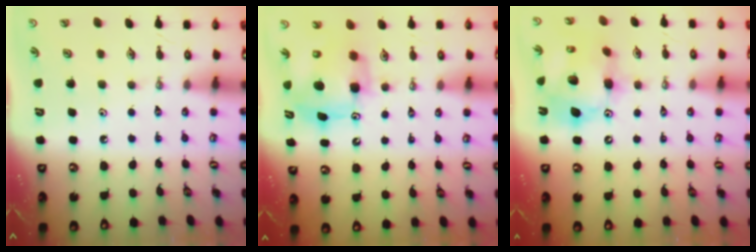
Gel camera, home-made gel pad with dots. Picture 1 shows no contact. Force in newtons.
{"total": 8.8, "press": 8.8, "slide": 0.4}
{"total": 14.8, "press": 14.7, "slide": 1.3}